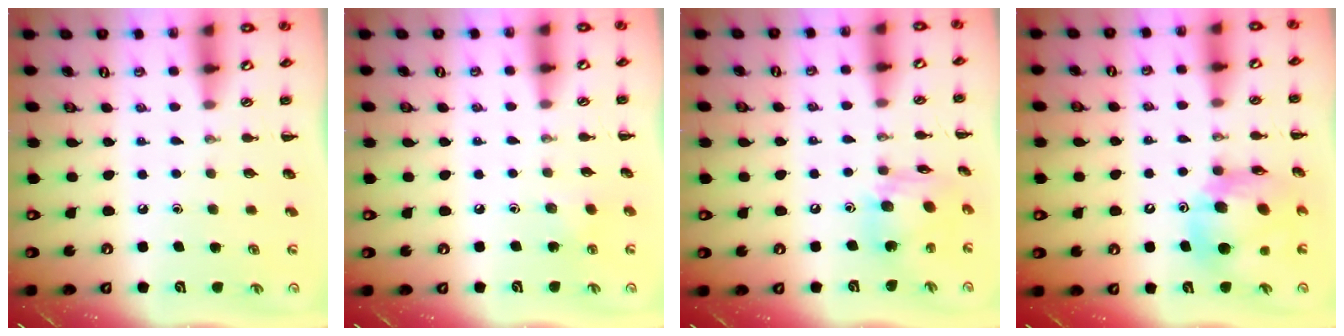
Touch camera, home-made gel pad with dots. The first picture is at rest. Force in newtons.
{"total": 6.0, "press": 5.8, "slide": 1.6}
{"total": 12.2, "press": 12.2, "slide": 0.9}
{"total": 12.2, "press": 11.7, "slide": 3.7}